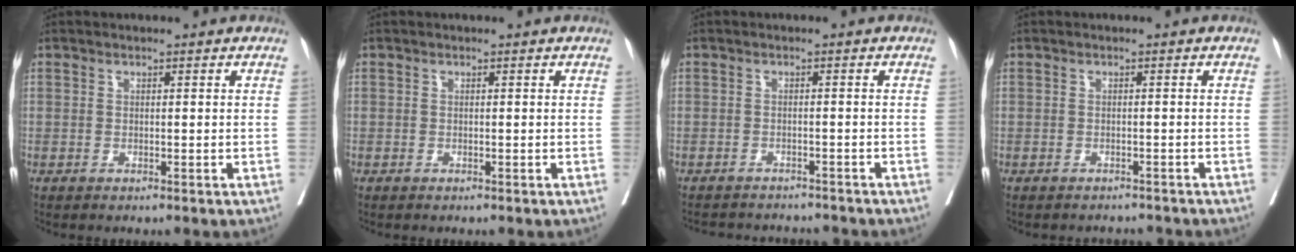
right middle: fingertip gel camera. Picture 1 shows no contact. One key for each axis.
{"total": 0.6, "fx": -0.2, "fy": 0.6, "fz": -0.1, "tx": 0.002, "ty": 0.006, "tz": -0.008}
{"total": 7.6, "fx": -7.3, "fy": 1.7, "fz": 1.2, "tx": -0.017, "ty": 0.004, "tz": -0.091}
{"total": 2.9, "fx": -2.8, "fy": 0.8, "fz": -0.2, "tx": 0.007, "ty": -0.003, "tz": -0.038}